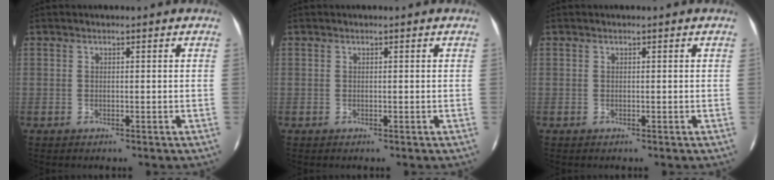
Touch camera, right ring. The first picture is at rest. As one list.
[{"total": 0.0}, {"total": 0.0}]